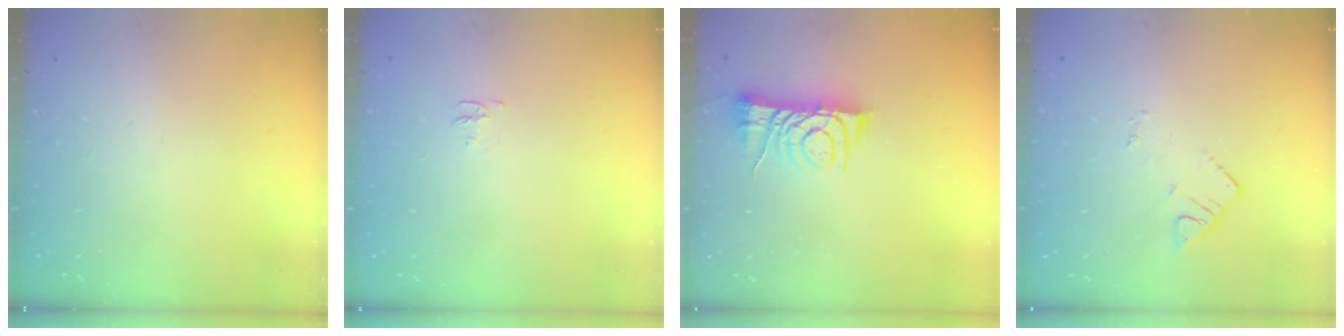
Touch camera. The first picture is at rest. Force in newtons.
{"total": 4.0, "press": 3.9, "slide": 0.4}
{"total": 7.0, "press": 7.0, "slide": 0.9}
{"total": 2.7, "press": 2.7, "slide": 0.4}